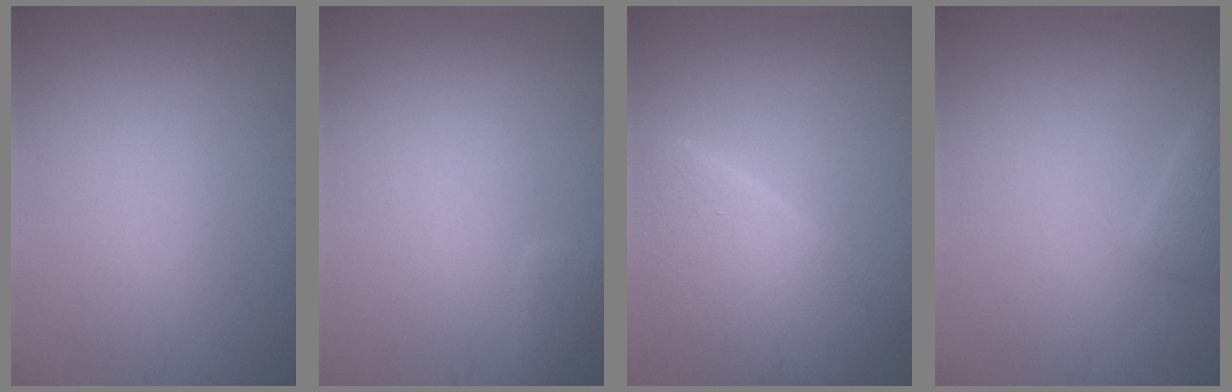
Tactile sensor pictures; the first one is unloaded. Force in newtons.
{"total": 0.9, "press": 0.9, "slide": 0.1}
{"total": 6.7, "press": 6.7, "slide": 0.2}
{"total": 1.6, "press": 1.6, "slide": 0.1}